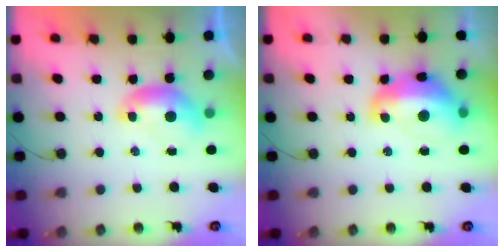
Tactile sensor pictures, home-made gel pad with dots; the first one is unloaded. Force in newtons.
{"total": 6.8, "press": 6.7, "slide": 1.2}